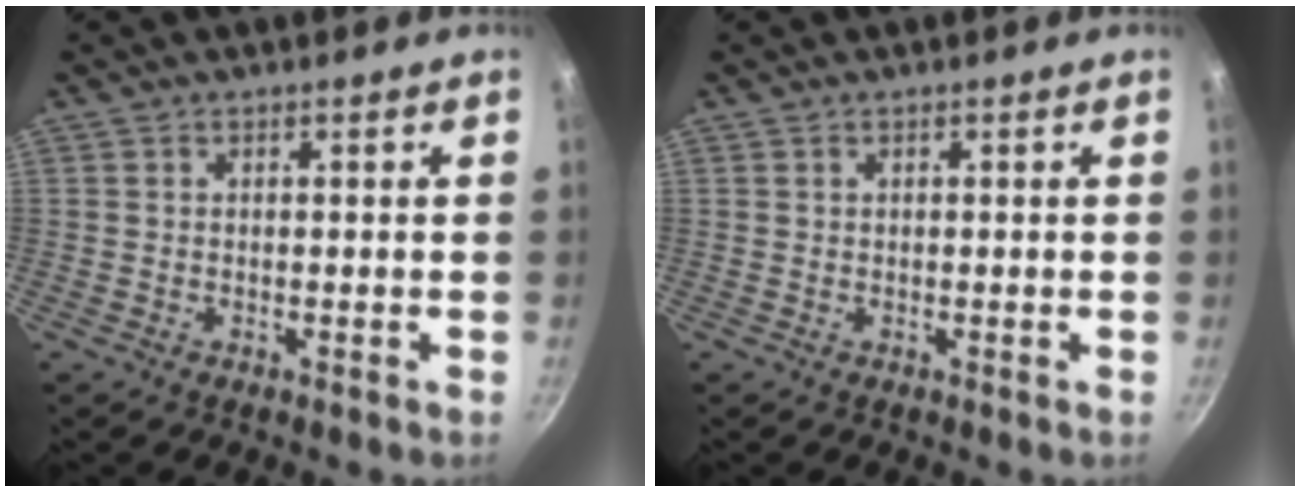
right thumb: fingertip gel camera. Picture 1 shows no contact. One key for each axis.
{"total": 0.0}